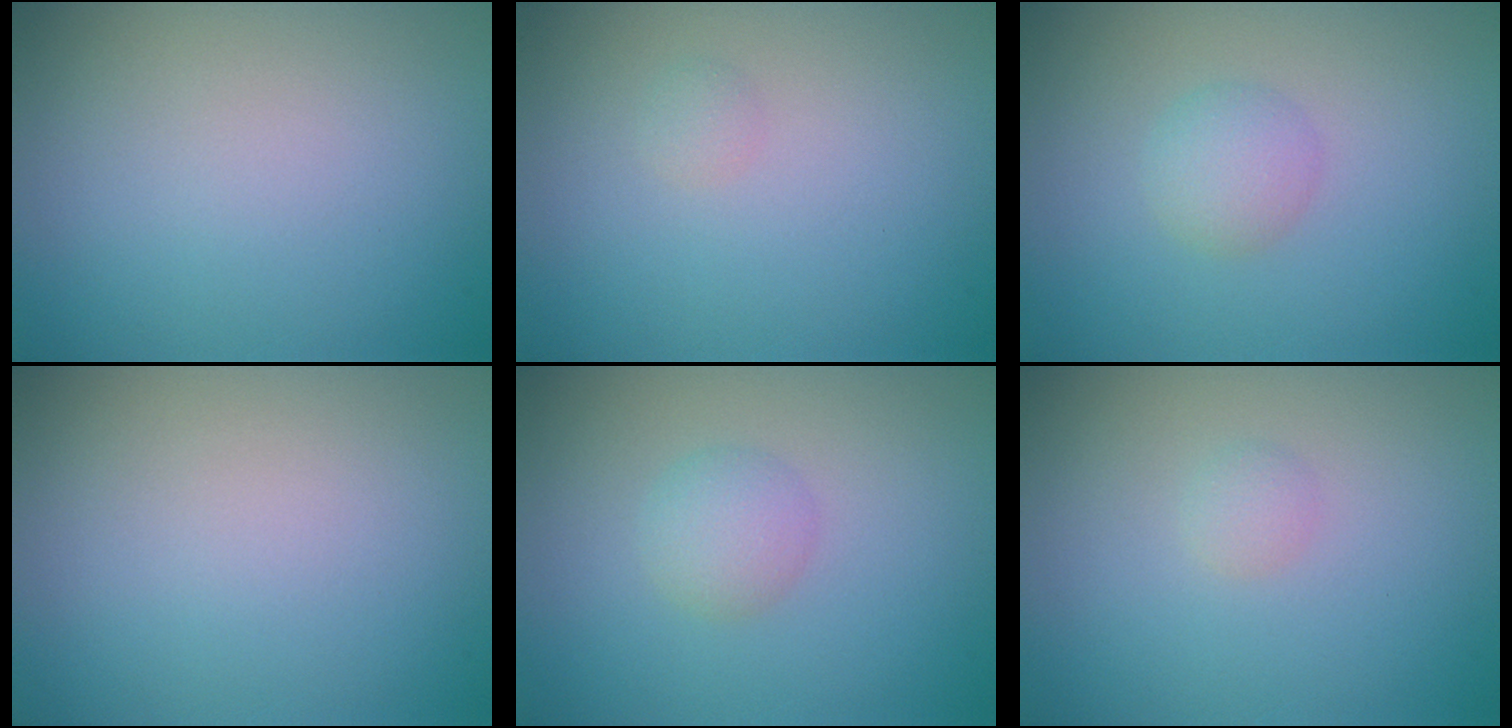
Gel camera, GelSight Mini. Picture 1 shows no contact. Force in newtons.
{"total": 0.6, "press": 0.6, "slide": 0.1}
{"total": 1.9, "press": 1.9, "slide": 0.0}
{"total": 0.0}
{"total": 1.9, "press": 1.9, "slide": 0.0}
{"total": 0.9, "press": 0.8, "slide": 0.1}